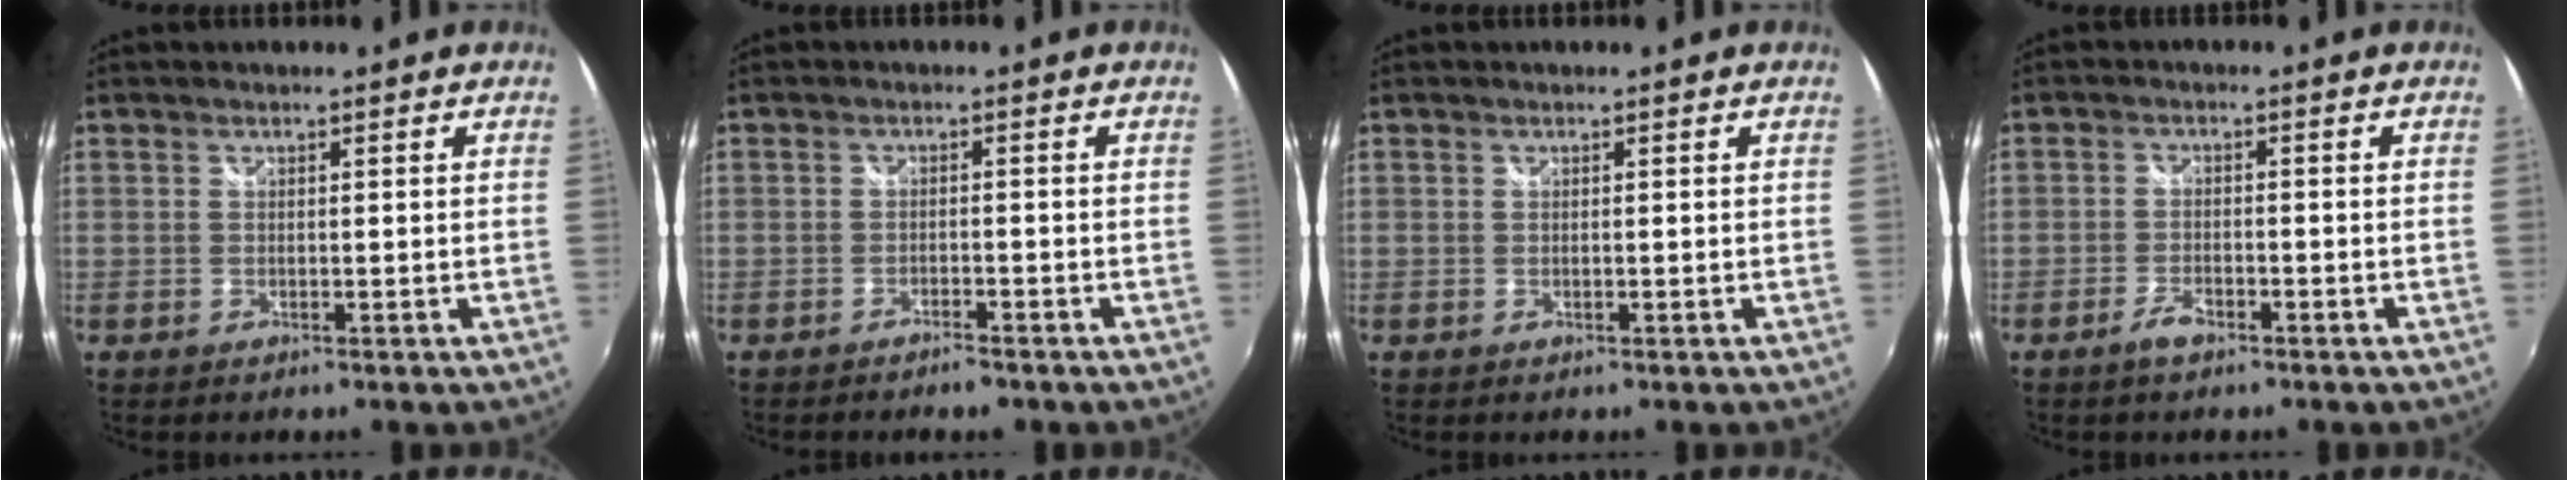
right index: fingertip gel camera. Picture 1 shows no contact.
{"total": 2.4, "force": [-2.1, 0.6, 1.0], "torque": [-0.026, -0.003, -0.035]}
{"total": 0.0}
{"total": 3.0, "force": [-2.3, 1.1, 1.6], "torque": [-0.043, -0.002, -0.046]}